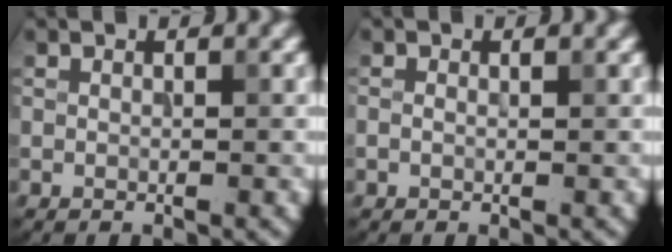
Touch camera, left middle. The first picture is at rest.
{"total": 0.7, "force": [0.2, 0.4, 0.6], "torque": [-0.013, -0.002, 0.000]}